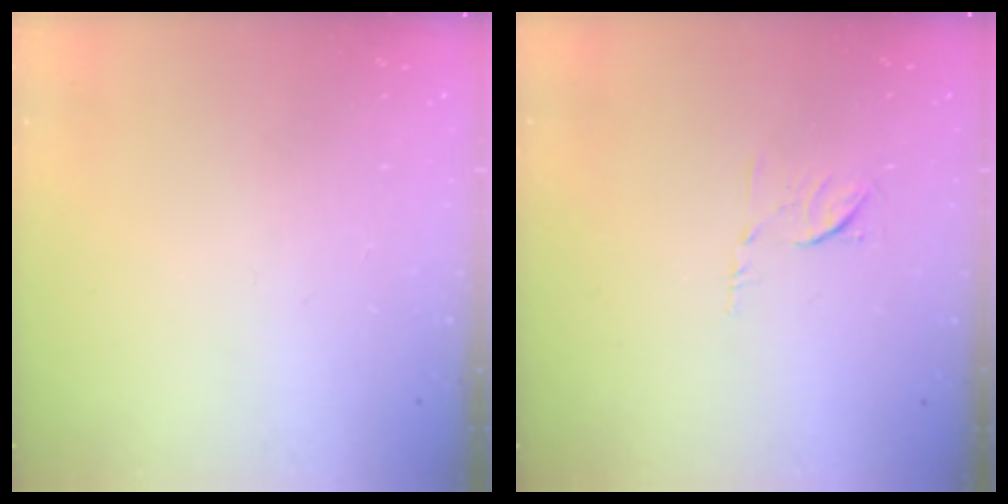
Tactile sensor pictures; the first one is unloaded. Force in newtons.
{"total": 6.1, "press": 6.0, "slide": 1.1}